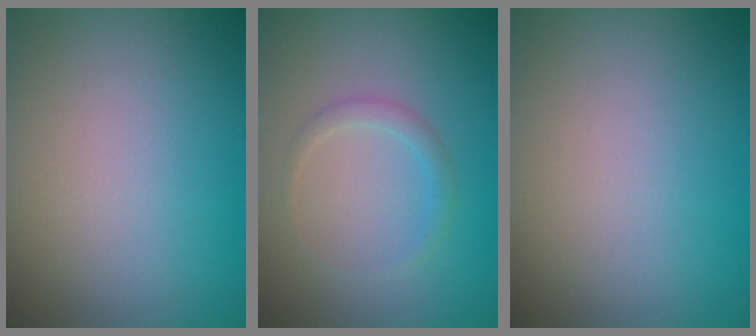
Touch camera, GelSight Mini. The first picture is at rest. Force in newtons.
{"total": 1.3, "press": 1.3, "slide": 0.0}
{"total": 0.0}